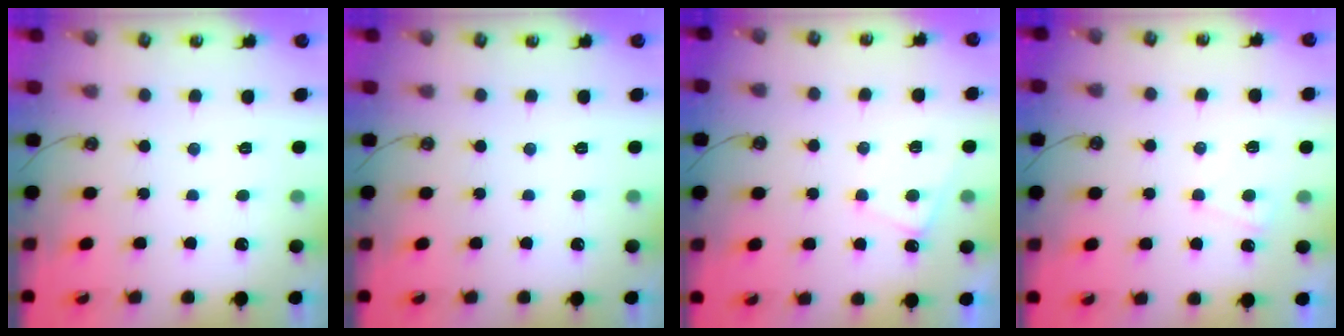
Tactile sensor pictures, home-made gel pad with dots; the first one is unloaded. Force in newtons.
{"total": 0.0}
{"total": 4.0, "press": 4.0, "slide": 0.4}
{"total": 2.4, "press": 2.4, "slide": 0.3}